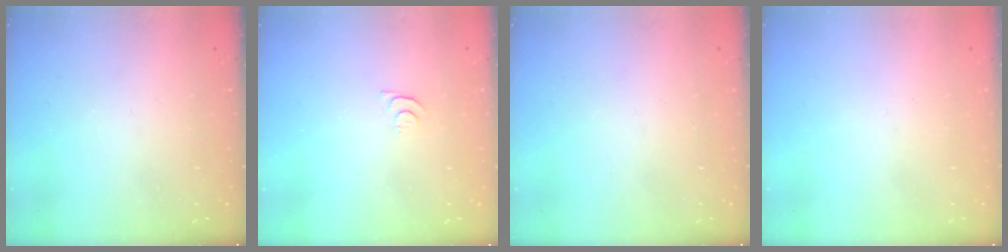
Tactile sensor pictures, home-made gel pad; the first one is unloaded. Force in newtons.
{"total": 4.1, "press": 4.1, "slide": 0.5}
{"total": 1.8, "press": 1.8, "slide": 0.1}
{"total": 1.9, "press": 1.9, "slide": 0.2}